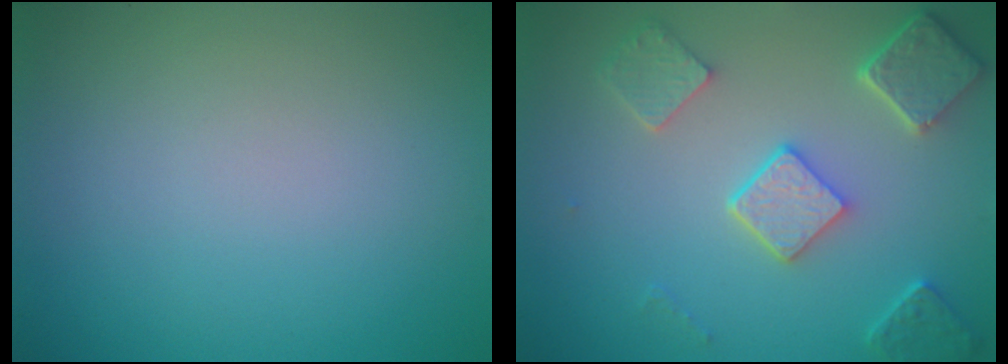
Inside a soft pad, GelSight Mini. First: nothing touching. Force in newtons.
{"total": 5.4, "press": 4.2, "slide": 3.4}